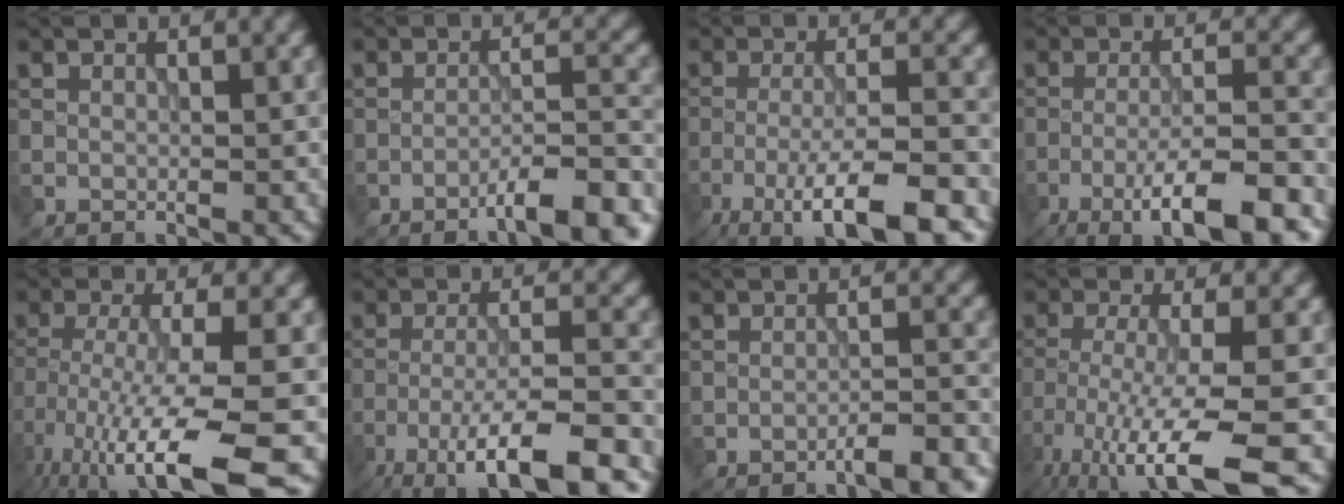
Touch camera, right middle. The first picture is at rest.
{"total": 7.3, "force": [-5.0, 1.2, 5.2], "torque": [-0.061, 0.018, -0.076]}
{"total": 9.0, "force": [-5.3, 1.5, 7.0], "torque": [-0.114, 0.001, -0.096]}
{"total": 8.5, "force": [-4.9, 1.3, 6.8], "torque": [-0.108, 0.004, -0.085]}
{"total": 12.1, "force": [-6.9, 2.6, 9.6], "torque": [-0.182, -0.017, -0.117]}
{"total": 10.6, "force": [-6.7, 2.1, 8.0], "torque": [-0.133, 0.003, -0.115]}
{"total": 4.0, "force": [-2.9, 0.8, 2.7], "torque": [-0.029, 0.011, -0.048]}
{"total": 10.2, "force": [-6.1, 2.0, 8.0], "torque": [-0.144, -0.013, -0.111]}